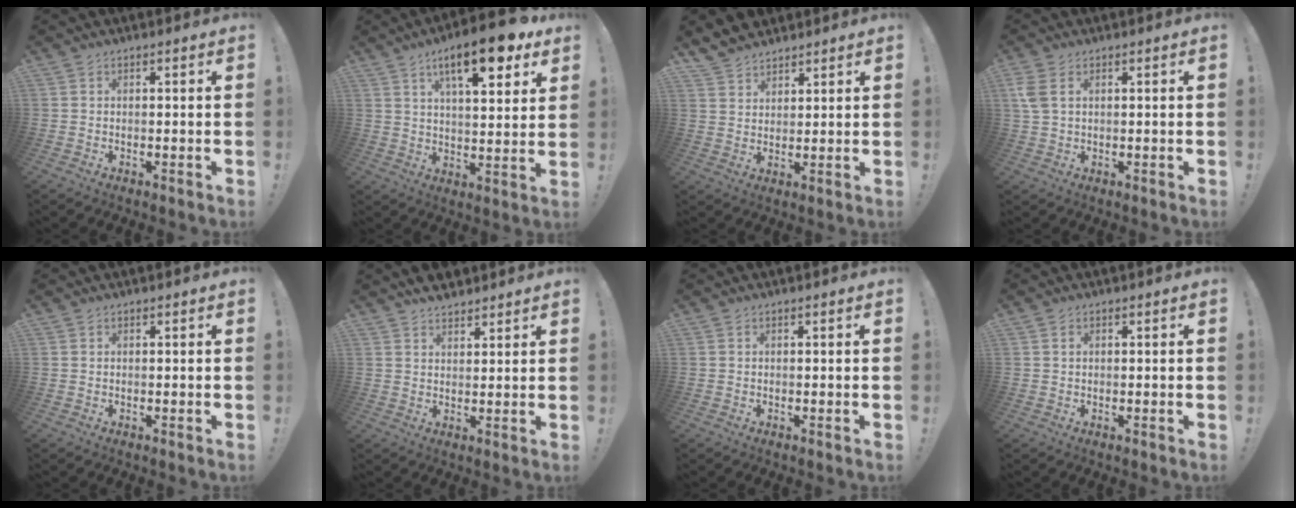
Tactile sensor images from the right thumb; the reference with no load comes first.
{"total": 16.0, "force": [8.7, 4.9, 12.4], "torque": [-0.185, -0.040, 0.136]}
{"total": 5.6, "force": [4.9, 2.6, 0.6], "torque": [-0.017, -0.035, 0.097]}
{"total": 4.4, "force": [1.6, 2.5, 3.2], "torque": [-0.071, -0.006, 0.029]}
{"total": 0.0}
{"total": 5.0, "force": [4.4, 2.3, 0.9], "torque": [-0.010, -0.028, 0.081]}
{"total": 0.0}
{"total": 0.9, "force": [0.5, 0.6, 0.4], "torque": [0.000, -0.001, 0.008]}